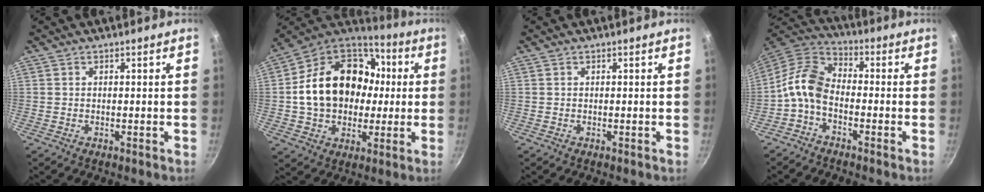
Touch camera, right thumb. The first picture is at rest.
{"total": 23.6, "force": [1.3, 18.1, 15.1], "torque": [-0.241, 0.045, 0.024]}
{"total": 0.0}
{"total": 8.1, "force": [-3.0, 5.0, 5.6], "torque": [-0.117, 0.048, -0.076]}